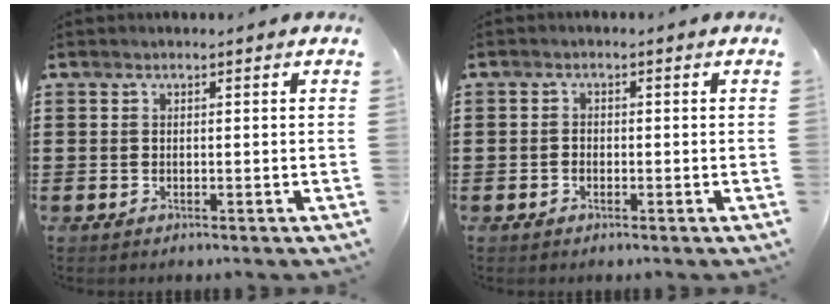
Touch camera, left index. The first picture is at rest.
{"total": 1.1, "force": [-0.6, 0.7, 0.5], "torque": [-0.012, 0.001, -0.013]}